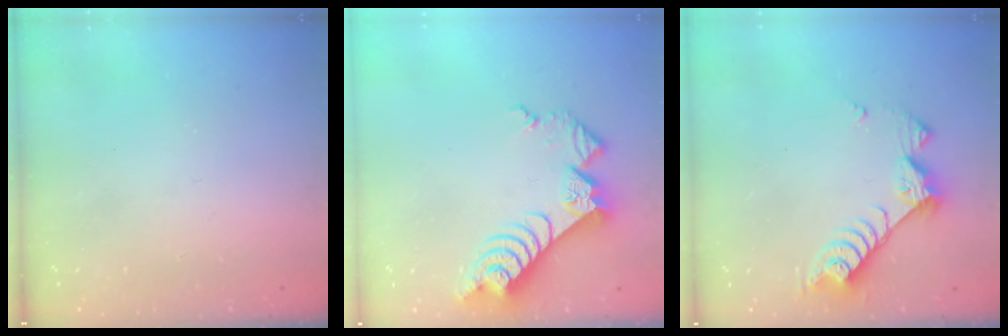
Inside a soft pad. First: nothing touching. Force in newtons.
{"total": 11.2, "press": 11.1, "slide": 1.4}
{"total": 8.6, "press": 8.6, "slide": 0.2}